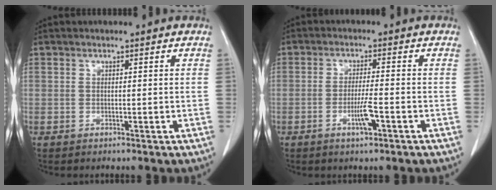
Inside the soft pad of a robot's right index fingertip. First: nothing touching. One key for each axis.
{"total": 4.2, "fx": -1.8, "fy": 0.1, "fz": 3.7, "tx": -0.071, "ty": -0.005, "tz": -0.033}